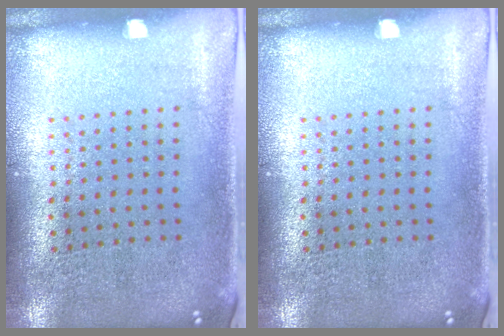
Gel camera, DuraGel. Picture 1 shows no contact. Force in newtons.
{"total": 0.0}